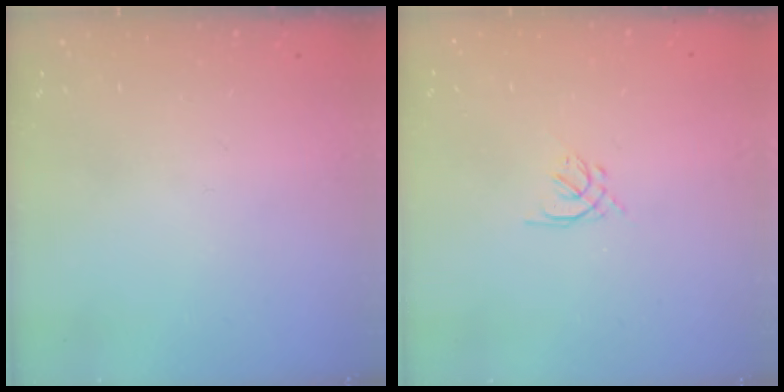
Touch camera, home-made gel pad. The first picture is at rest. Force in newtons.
{"total": 1.7, "press": 1.6, "slide": 0.5}